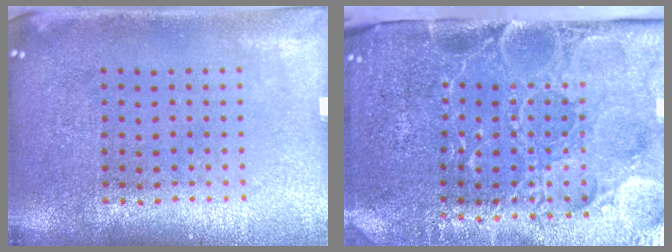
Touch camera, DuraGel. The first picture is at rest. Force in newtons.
{"total": 5.1, "press": 4.2, "slide": 2.8}